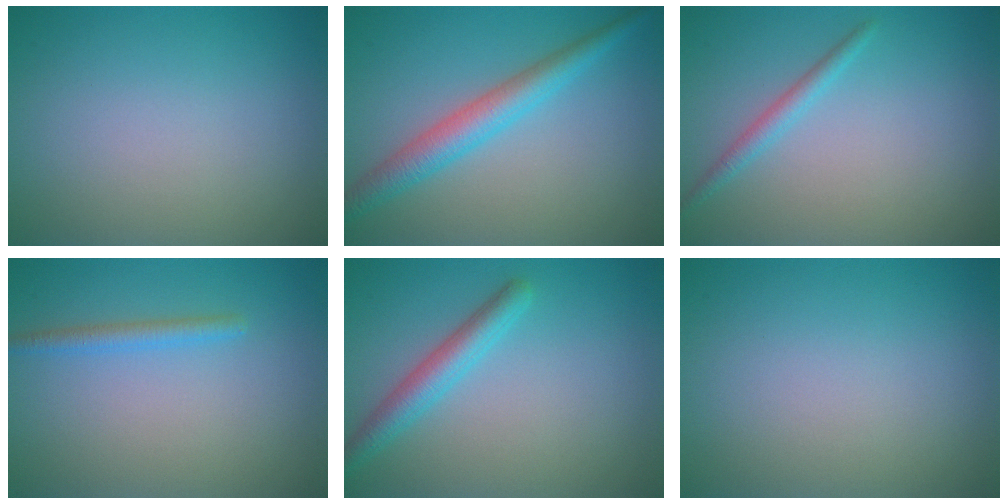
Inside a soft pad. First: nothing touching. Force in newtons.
{"total": 3.9, "press": 3.9, "slide": 0.1}
{"total": 1.6, "press": 1.6, "slide": 0.1}
{"total": 1.6, "press": 1.6, "slide": 0.0}
{"total": 2.9, "press": 2.9, "slide": 0.1}
{"total": 0.0}